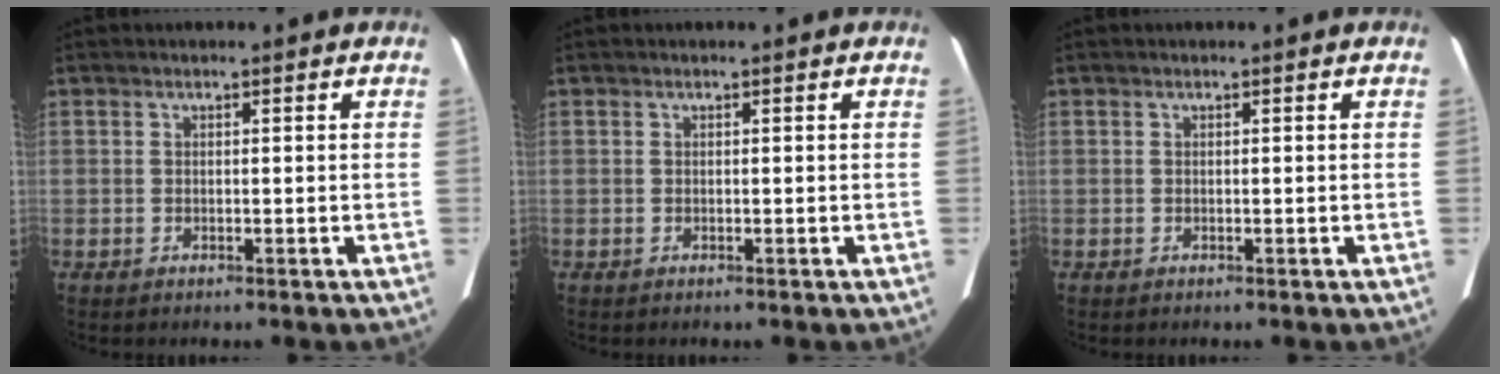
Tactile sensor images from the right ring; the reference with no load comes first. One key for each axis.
{"total": 0.0}
{"total": 0.0}